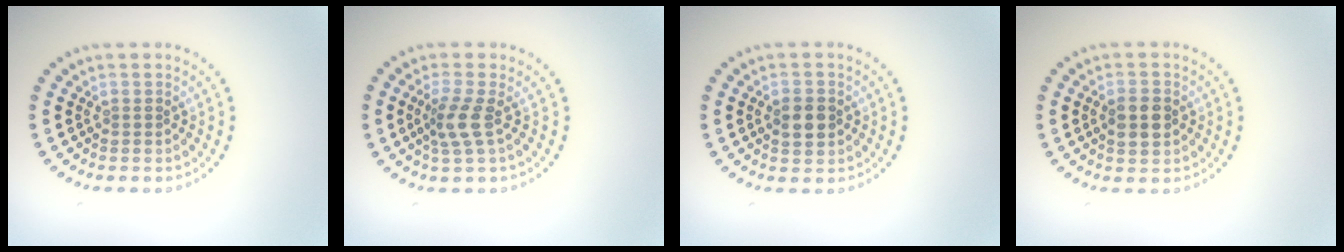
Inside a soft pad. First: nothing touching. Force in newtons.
{"total": 2.4, "press": 1.9, "slide": 1.5}
{"total": 2.9, "press": 2.9, "slide": 0.1}
{"total": 2.9, "press": 2.9, "slide": 0.1}